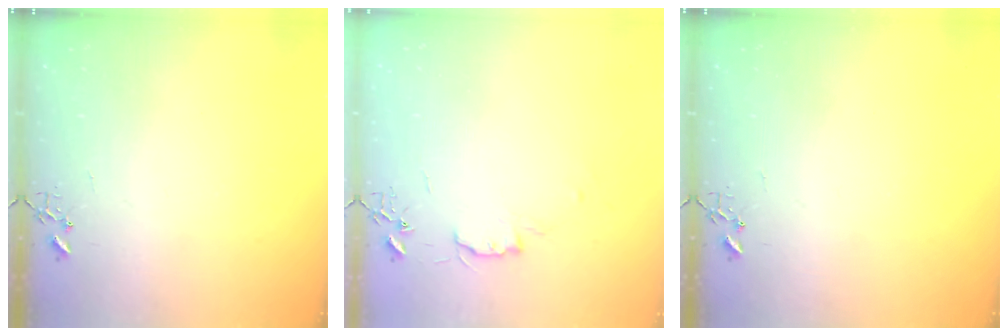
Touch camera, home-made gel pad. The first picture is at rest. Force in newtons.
{"total": 5.8, "press": 5.7, "slide": 0.7}
{"total": 0.0}